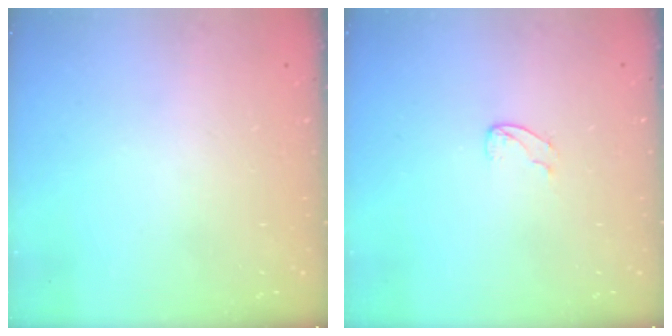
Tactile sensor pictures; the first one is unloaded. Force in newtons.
{"total": 4.2, "press": 4.2, "slide": 0.4}